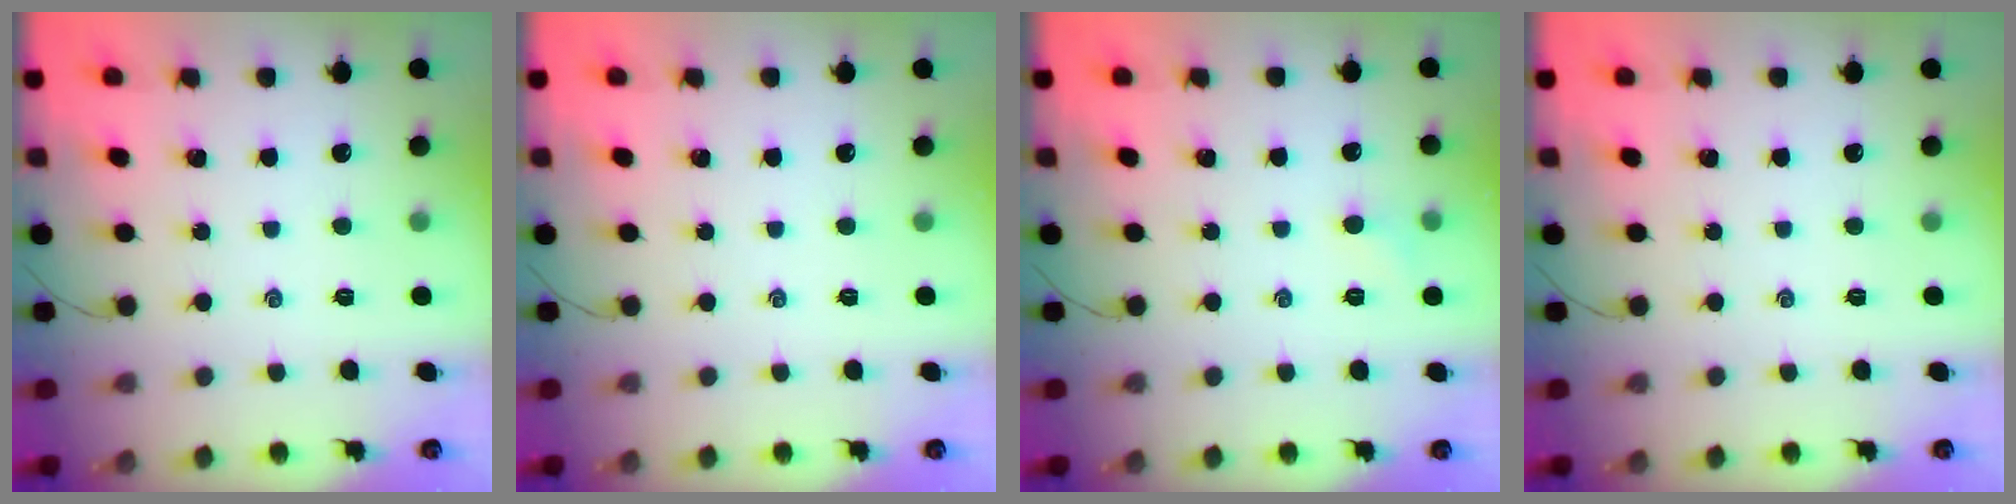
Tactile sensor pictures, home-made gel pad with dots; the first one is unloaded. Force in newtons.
{"total": 0.0}
{"total": 4.3, "press": 4.1, "slide": 1.2}
{"total": 0.0}